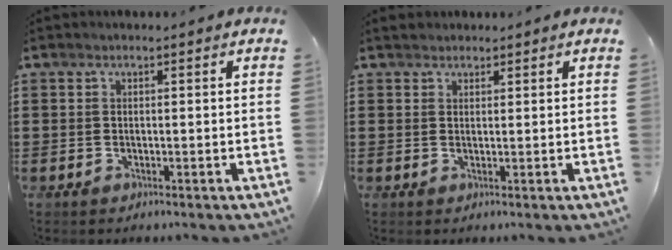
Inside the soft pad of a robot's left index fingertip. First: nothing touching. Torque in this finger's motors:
{"motor_torque": [-0.16, -0.36, -0.01, 0.00]}